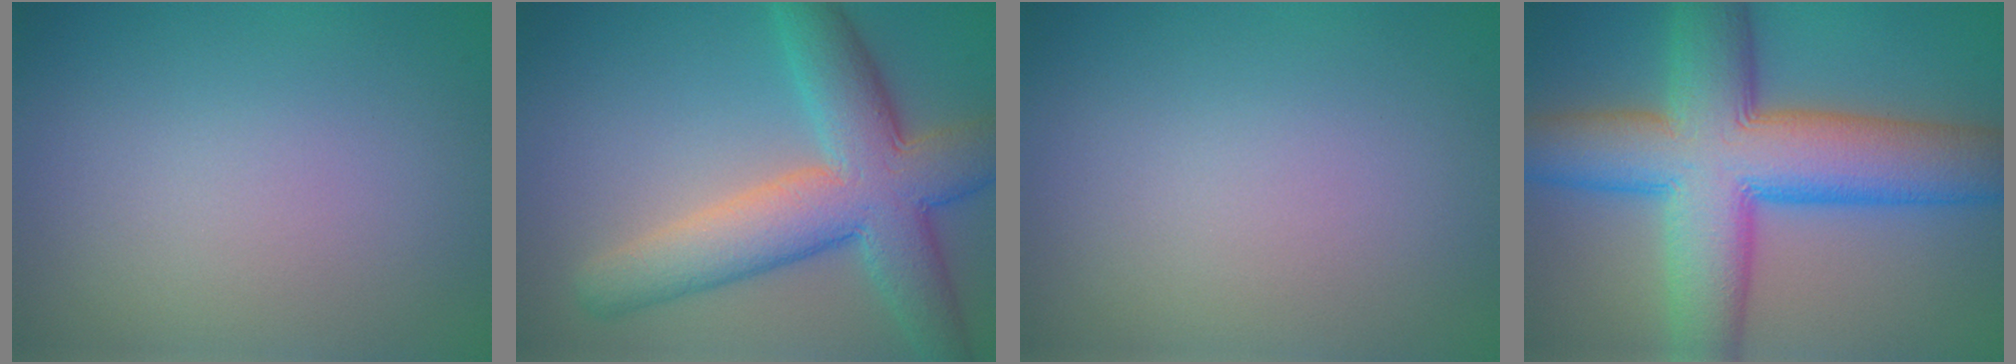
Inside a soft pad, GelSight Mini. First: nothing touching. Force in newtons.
{"total": 9.0, "press": 9.0, "slide": 0.4}
{"total": 0.0}
{"total": 13.0, "press": 12.9, "slide": 0.4}